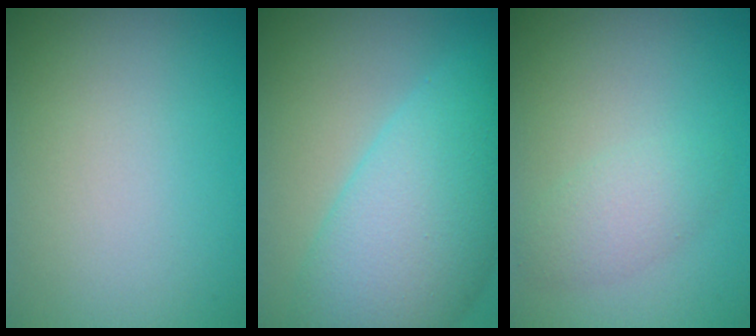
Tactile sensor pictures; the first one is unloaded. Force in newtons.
{"total": 10.3, "press": 10.3, "slide": 0.4}
{"total": 2.3, "press": 2.3, "slide": 0.1}